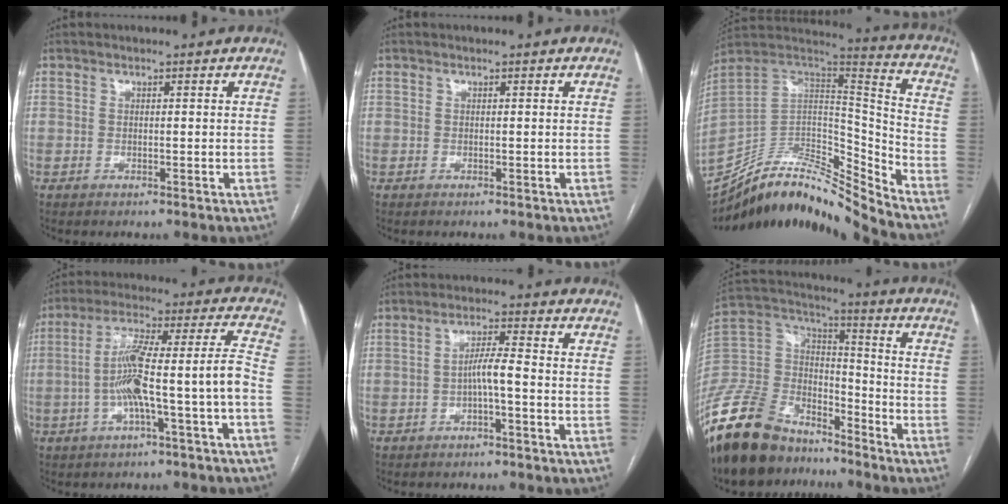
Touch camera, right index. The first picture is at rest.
{"total": 0.0}
{"total": 21.6, "force": [-20.8, 0.9, 5.9], "torque": [-0.107, 0.039, -0.344]}
{"total": 12.2, "force": [-3.7, -0.2, 11.6], "torque": [-0.209, 0.035, -0.060]}
{"total": 3.7, "force": [-1.2, 0.1, 3.5], "torque": [-0.060, 0.010, -0.021]}
{"total": 19.2, "force": [-15.0, 9.0, 7.9], "torque": [-0.173, 0.031, -0.279]}